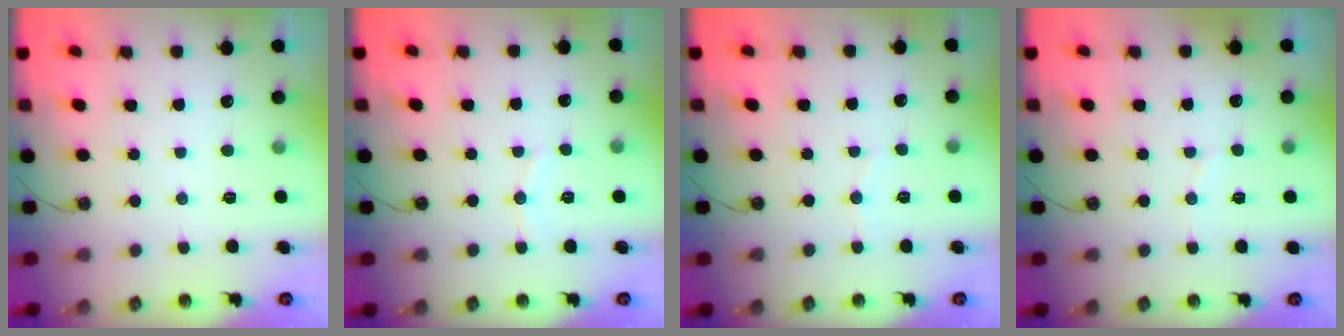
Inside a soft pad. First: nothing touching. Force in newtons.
{"total": 4.1, "press": 4.0, "slide": 0.4}
{"total": 3.2, "press": 3.1, "slide": 0.3}
{"total": 3.7, "press": 3.5, "slide": 1.3}